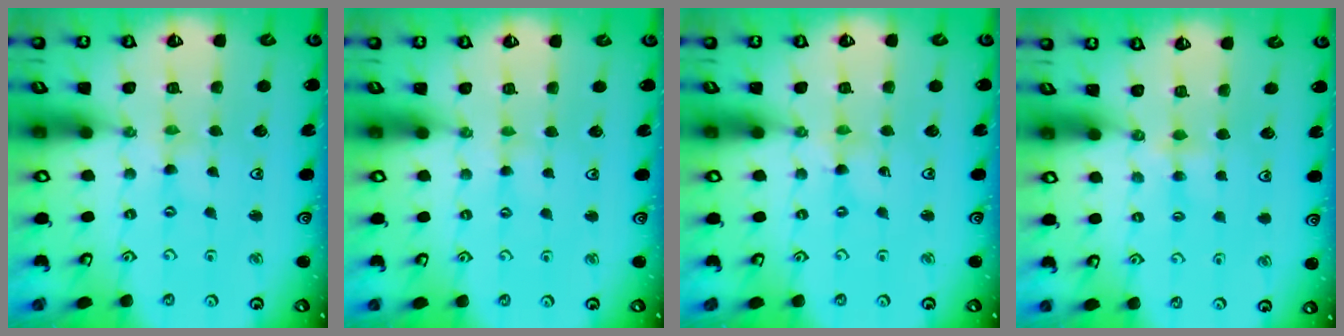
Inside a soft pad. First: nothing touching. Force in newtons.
{"total": 1.3, "press": 1.3, "slide": 0.3}
{"total": 0.0}
{"total": 2.8, "press": 2.8, "slide": 0.4}